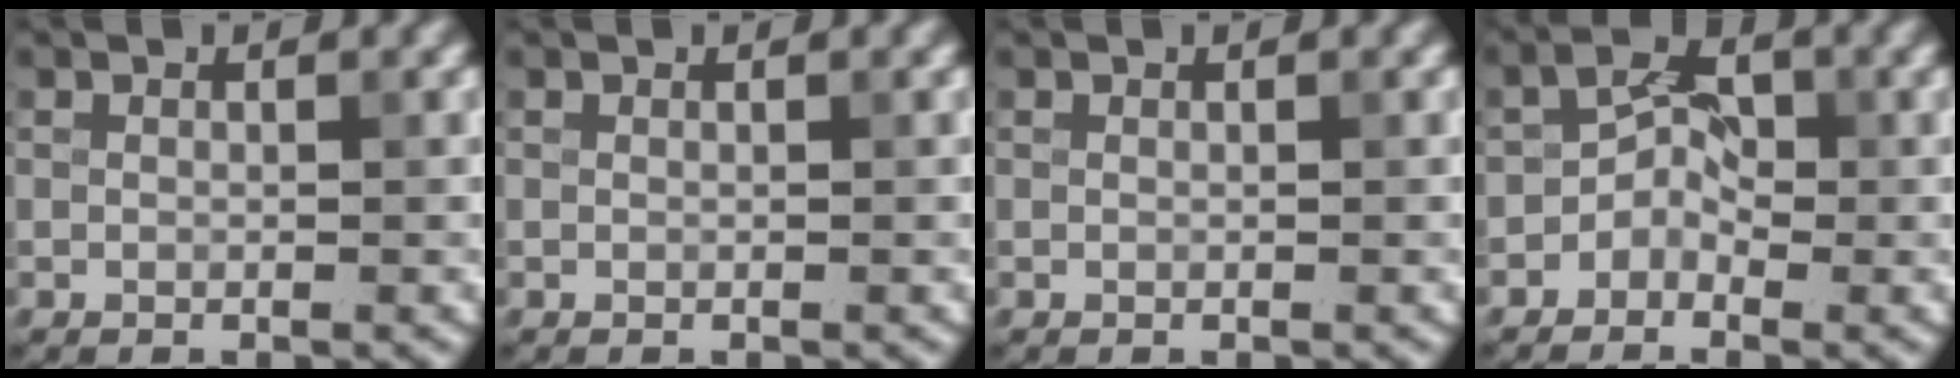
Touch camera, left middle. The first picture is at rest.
{"total": 0.0}
{"total": 0.0}
{"total": 2.2, "force": [-1.1, 1.6, 1.2], "torque": [-0.013, 0.009, -0.026]}